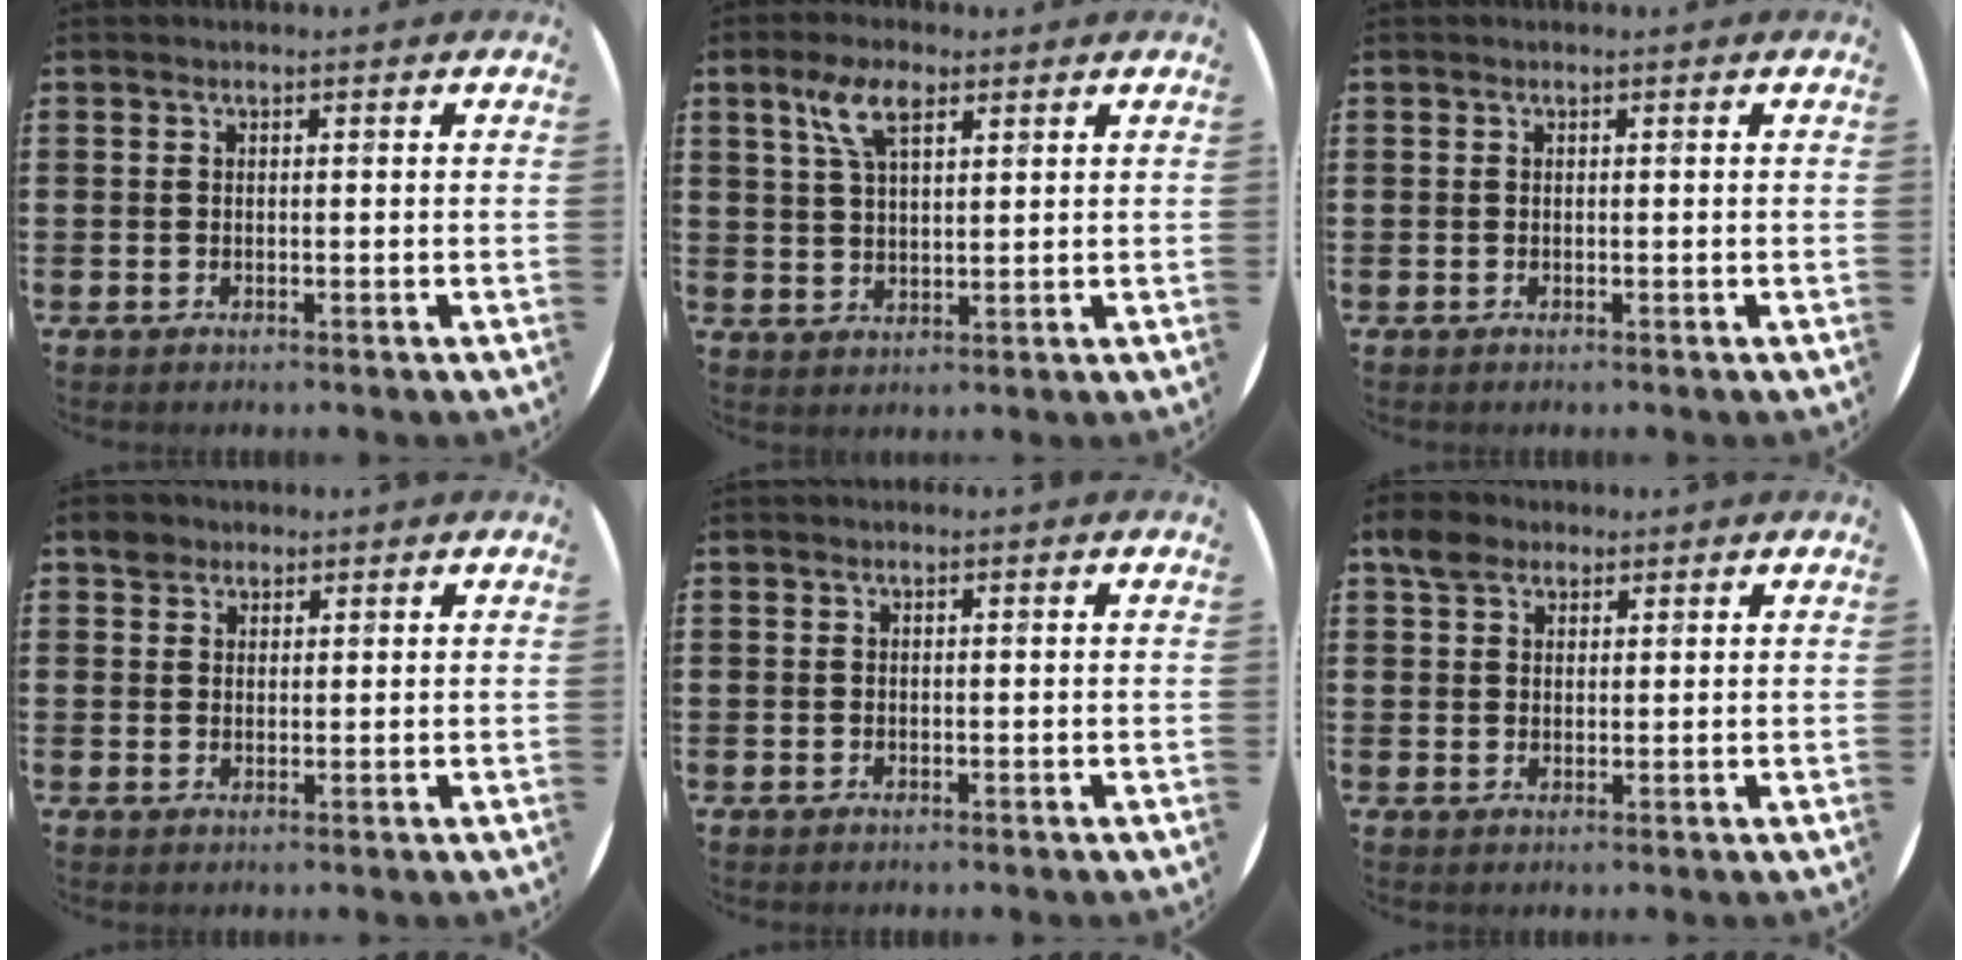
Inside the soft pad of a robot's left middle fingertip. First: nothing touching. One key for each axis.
{"total": 5.9, "fx": 3.5, "fy": 2.4, "fz": 4.1, "tx": -0.091, "ty": 0.011, "tz": 0.061}
{"total": 0.0}
{"total": 2.1, "fx": 1.7, "fy": 1.2, "fz": 0.1, "tx": 0.005, "ty": 0.002, "tz": 0.033}
{"total": 0.0}
{"total": 3.3, "fx": 2.5, "fy": 2.0, "fz": 0.8, "tx": -0.014, "ty": 0.008, "tz": 0.046}